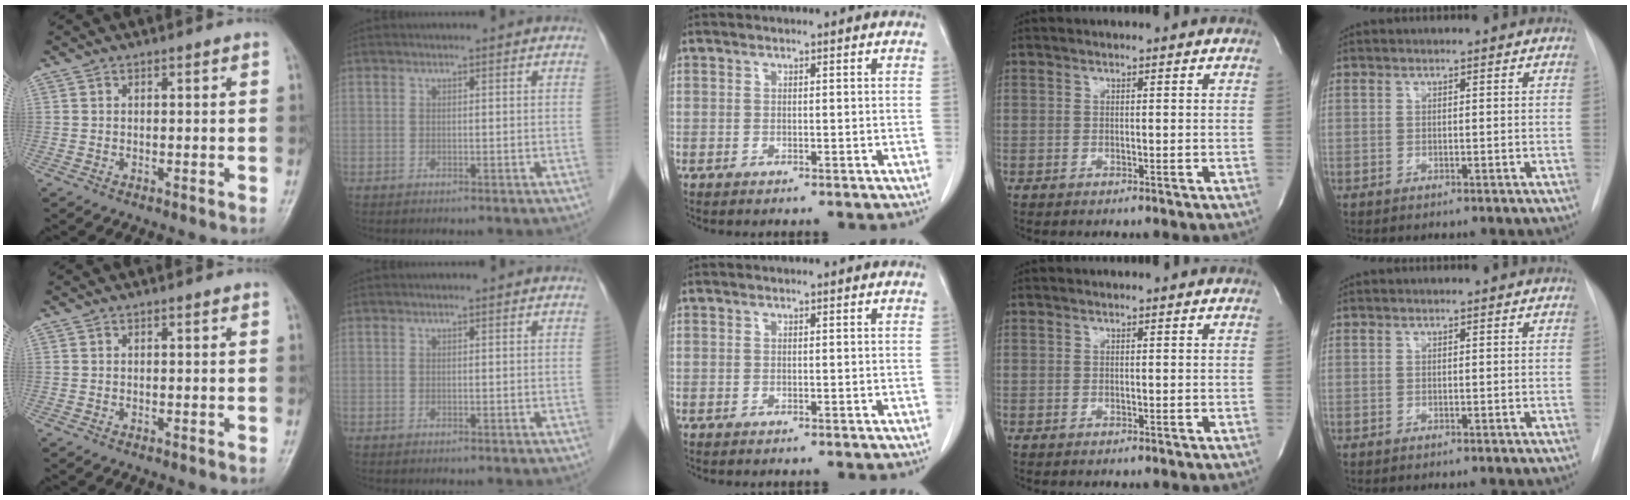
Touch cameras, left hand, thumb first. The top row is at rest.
{}